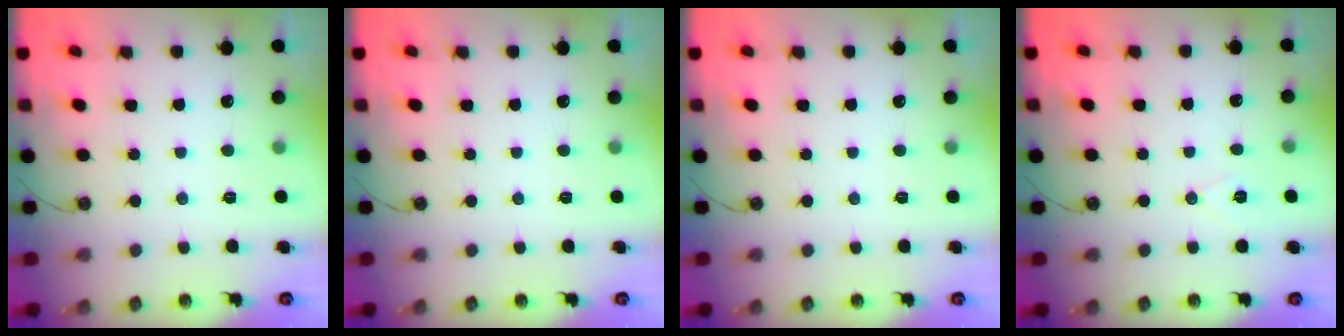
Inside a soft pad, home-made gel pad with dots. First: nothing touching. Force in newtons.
{"total": 0.0}
{"total": 0.0}
{"total": 6.5, "press": 4.7, "slide": 4.5}